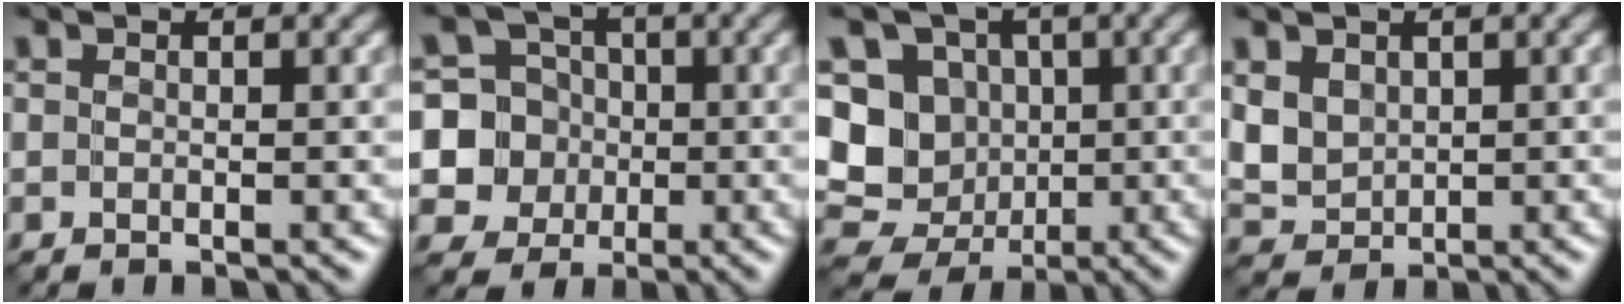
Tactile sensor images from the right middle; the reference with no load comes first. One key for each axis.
{"total": 7.2, "fx": -0.5, "fy": 7.0, "fz": 1.6, "tx": -0.029, "ty": 0.023, "tz": -0.036}
{"total": 8.6, "fx": 0.4, "fy": 8.1, "fz": 3.1, "tx": -0.046, "ty": 0.027, "tz": -0.032}
{"total": 2.7, "fx": 1.2, "fy": 2.2, "fz": 1.1, "tx": -0.037, "ty": -0.006, "tz": 0.028}